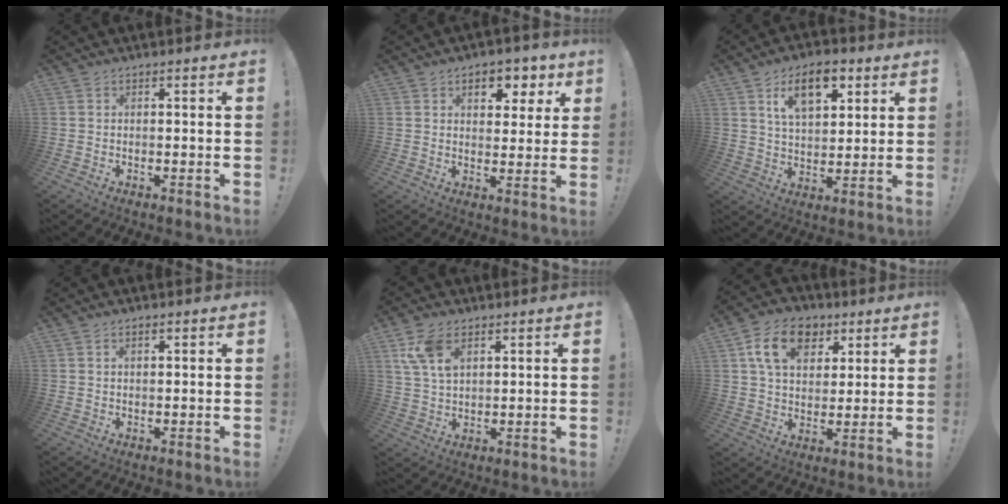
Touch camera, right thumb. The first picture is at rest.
{"total": 7.3, "force": [3.6, 5.1, 3.9], "torque": [-0.038, -0.020, 0.062]}
{"total": 12.0, "force": [6.1, 6.3, 8.1], "torque": [-0.129, -0.011, 0.110]}
{"total": 1.0, "force": [0.6, 0.3, 0.8], "torque": [-0.014, 0.000, 0.010]}
{"total": 9.0, "force": [4.5, 5.0, 6.0], "torque": [-0.120, -0.006, 0.087]}
{"total": 13.8, "force": [6.5, 9.7, 7.4], "torque": [-0.114, -0.017, 0.123]}